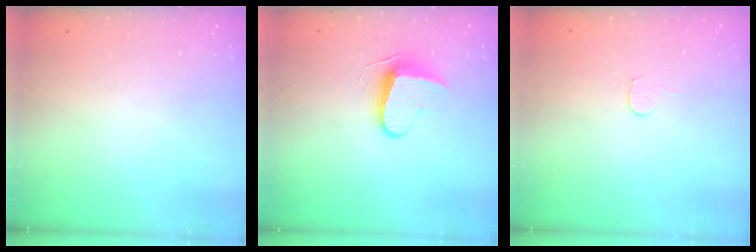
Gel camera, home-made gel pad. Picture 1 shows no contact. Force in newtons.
{"total": 8.7, "press": 8.6, "slide": 0.5}
{"total": 3.4, "press": 3.4, "slide": 0.3}